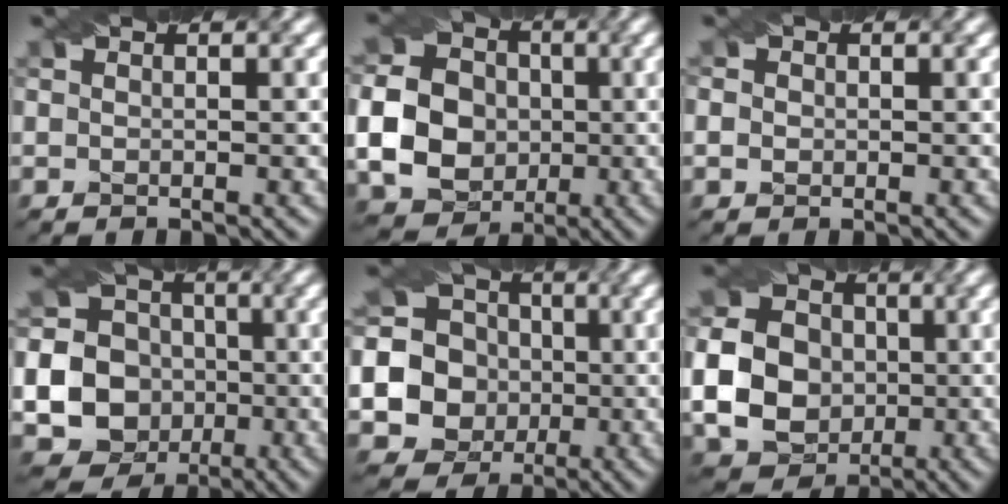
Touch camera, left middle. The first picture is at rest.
{"total": 12.0, "force": [-1.0, 11.0, 4.8], "torque": [-0.123, -0.012, -0.032]}
{"total": 1.8, "force": [0.3, 1.6, 0.8], "torque": [-0.007, 0.013, -0.005]}
{"total": 19.1, "force": [-4.1, 18.0, 4.9], "torque": [-0.143, -0.018, -0.096]}
{"total": 15.5, "force": [-1.7, 14.8, 4.1], "torque": [-0.116, 0.005, -0.054]}
{"total": 10.6, "force": [-1.0, 9.3, 5.0], "torque": [-0.112, -0.016, -0.030]}